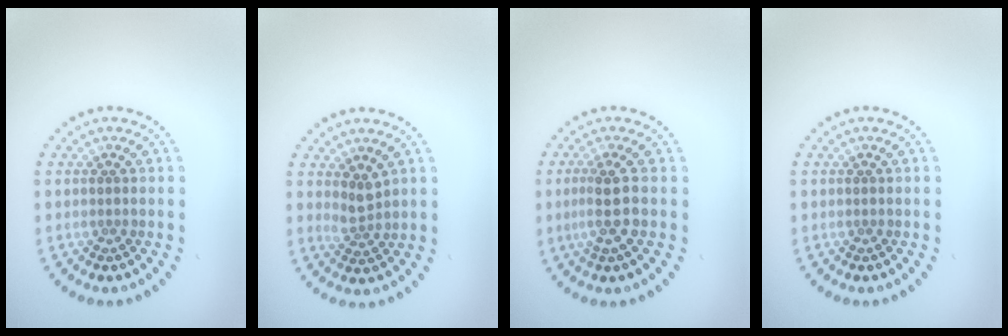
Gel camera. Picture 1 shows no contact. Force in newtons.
{"total": 1.8, "press": 1.4, "slide": 1.1}
{"total": 3.0, "press": 2.6, "slide": 1.4}
{"total": 0.0}